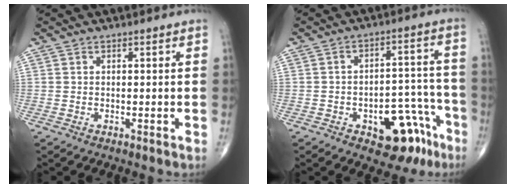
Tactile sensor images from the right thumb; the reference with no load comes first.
{"total": 12.7, "force": [-6.7, 6.7, 8.5], "torque": [-0.069, 0.056, -0.082]}